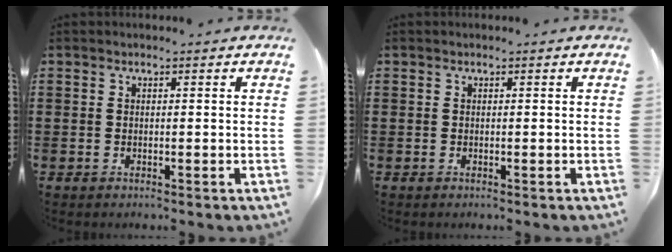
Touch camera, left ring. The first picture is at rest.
{"total": 0.0}